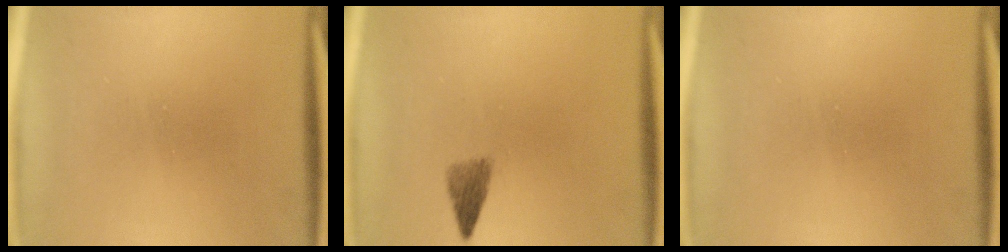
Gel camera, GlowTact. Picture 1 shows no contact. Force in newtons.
{"total": 2.2}
{"total": 0.0}